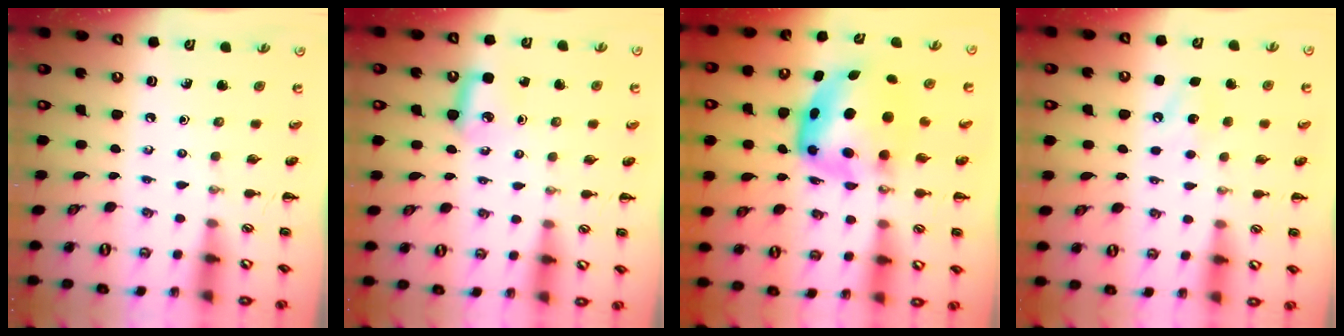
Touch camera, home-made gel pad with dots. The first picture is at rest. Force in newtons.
{"total": 5.6, "press": 5.4, "slide": 1.6}
{"total": 8.5, "press": 8.3, "slide": 2.0}
{"total": 6.8, "press": 6.5, "slide": 1.9}